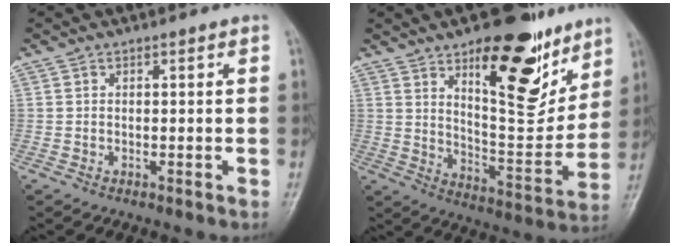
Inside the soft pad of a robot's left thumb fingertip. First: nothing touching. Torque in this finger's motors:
{"motor_torque": [0.84, 0.81, 1.48, -1.29, 0.27]}